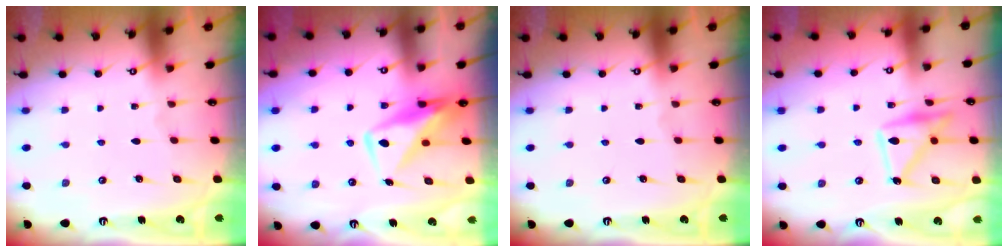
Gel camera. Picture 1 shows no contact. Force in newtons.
{"total": 11.4, "press": 11.3, "slide": 1.1}
{"total": 0.0}
{"total": 15.5, "press": 15.5, "slide": 0.9}